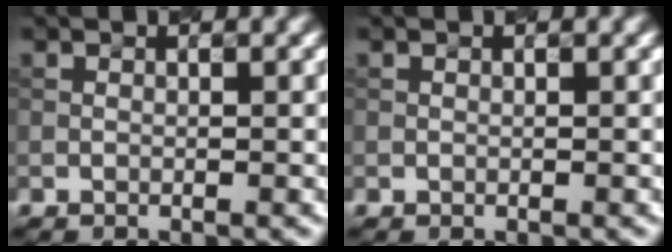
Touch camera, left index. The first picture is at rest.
{"total": 0.0}